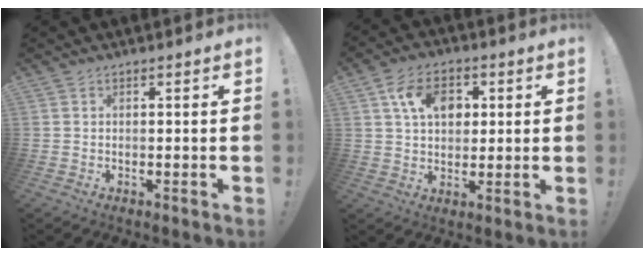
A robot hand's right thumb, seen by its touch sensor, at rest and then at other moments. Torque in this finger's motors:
{"motor_torque": [0.05, 0.16, 0.80, 0.12, 0.07]}